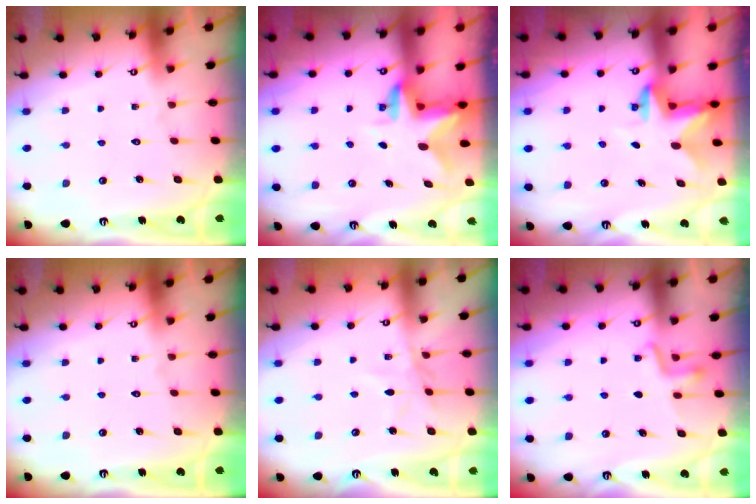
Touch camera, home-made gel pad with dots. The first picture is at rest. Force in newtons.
{"total": 2.7, "press": 2.7, "slide": 0.2}
{"total": 2.9, "press": 2.9, "slide": 0.5}
{"total": 0.0}
{"total": 5.6, "press": 5.5, "slide": 0.6}
{"total": 3.3, "press": 3.3, "slide": 0.6}